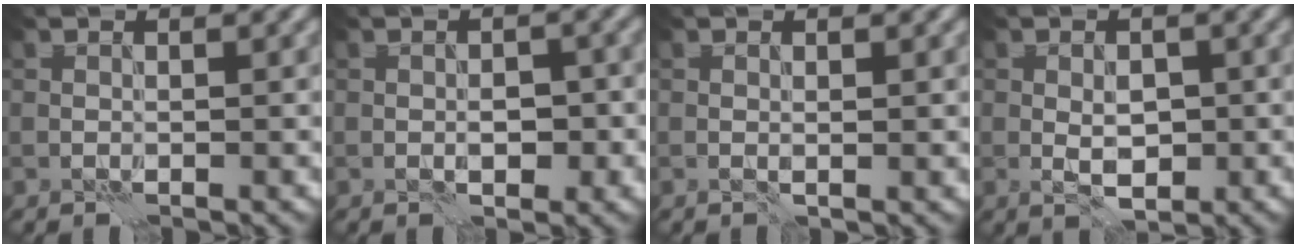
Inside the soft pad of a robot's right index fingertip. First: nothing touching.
{"total": 2.6, "force": [-0.6, 1.3, 2.2], "torque": [-0.027, 0.002, -0.008]}
{"total": 0.7, "force": [0.1, 0.2, 0.7], "torque": [-0.012, -0.001, 0.000]}
{"total": 2.7, "force": [-0.3, 1.5, 2.2], "torque": [-0.032, 0.000, -0.004]}